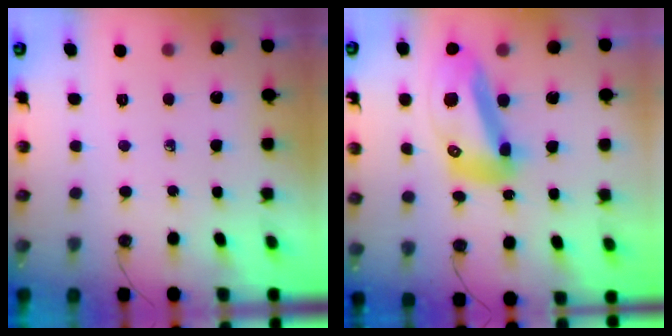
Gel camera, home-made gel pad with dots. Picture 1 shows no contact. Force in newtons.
{"total": 16.2, "press": 16.1, "slide": 1.9}